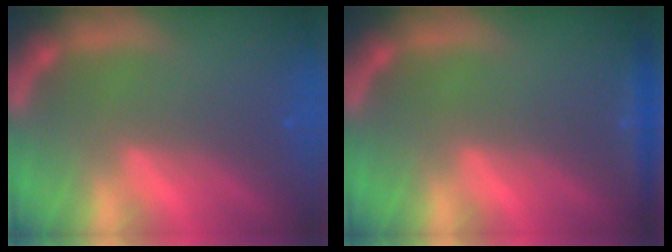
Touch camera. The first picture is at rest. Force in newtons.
{"total": 1.9}